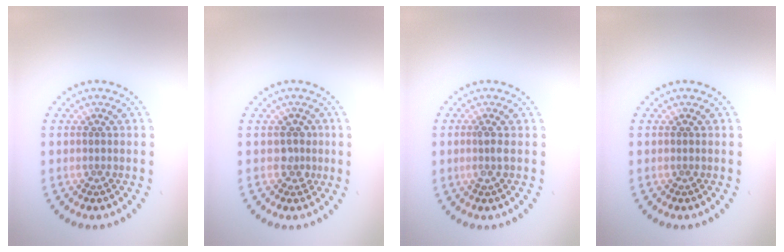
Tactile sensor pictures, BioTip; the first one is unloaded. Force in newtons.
{"total": 1.5, "press": 1.2, "slide": 0.9}
{"total": 1.2, "press": 1.0, "slide": 0.7}
{"total": 0.0}